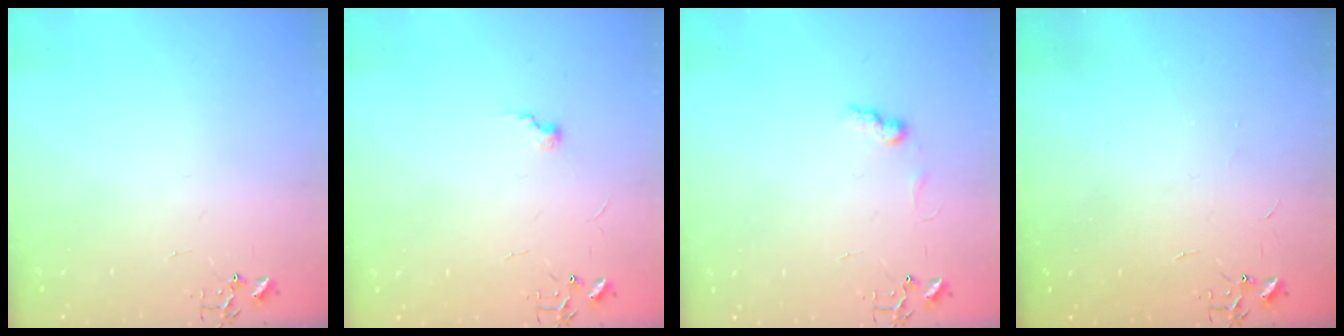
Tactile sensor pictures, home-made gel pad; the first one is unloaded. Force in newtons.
{"total": 5.1, "press": 5.0, "slide": 0.6}
{"total": 7.2, "press": 7.2, "slide": 0.2}
{"total": 1.9, "press": 1.9, "slide": 0.3}